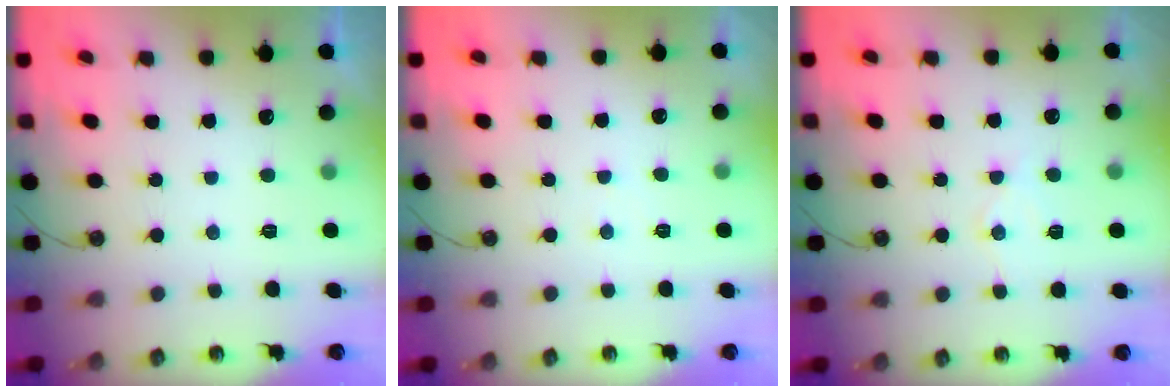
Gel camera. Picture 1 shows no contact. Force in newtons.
{"total": 2.5, "press": 2.4, "slide": 0.4}
{"total": 7.6, "press": 7.6, "slide": 0.6}